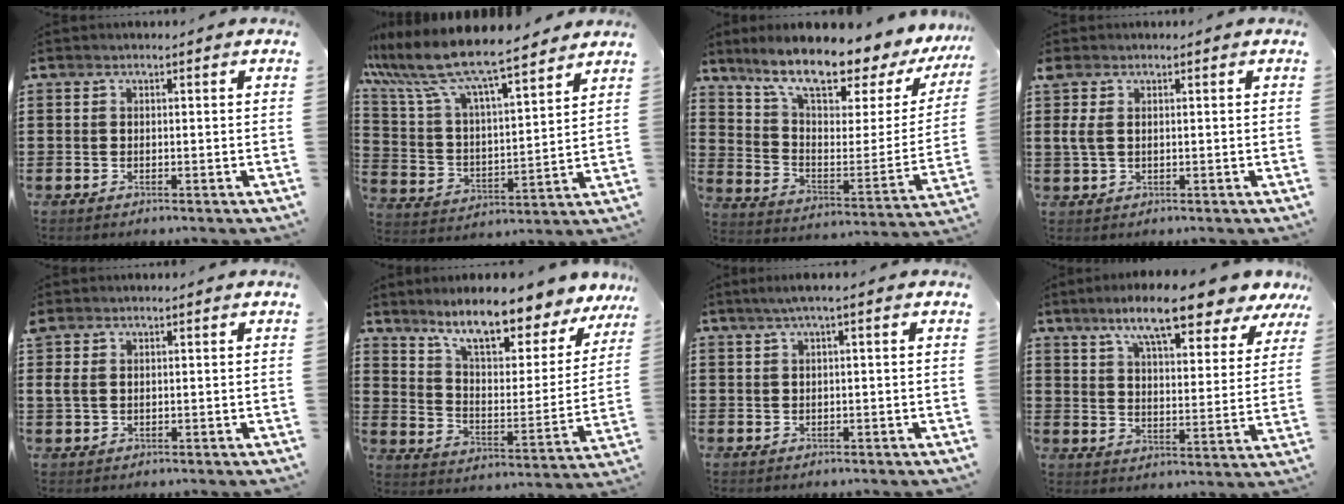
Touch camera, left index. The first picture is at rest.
{"total": 9.1, "force": [7.9, 0.8, 4.5], "torque": [-0.120, -0.051, 0.133]}
{"total": 10.6, "force": [8.7, 2.4, 5.7], "torque": [-0.118, -0.066, 0.140]}
{"total": 2.4, "force": [0.5, 1.3, 1.9], "torque": [-0.049, 0.005, 0.007]}
{"total": 1.6, "force": [0.6, 1.1, 1.0], "torque": [-0.033, 0.004, 0.008]}
{"total": 10.5, "force": [8.8, 1.5, 5.4], "torque": [-0.115, -0.057, 0.148]}
{"total": 1.5, "force": [0.0, -0.1, 1.5], "torque": [-0.025, -0.004, -0.001]}
{"total": 11.3, "force": [8.8, 1.4, 7.0], "torque": [-0.137, -0.031, 0.147]}